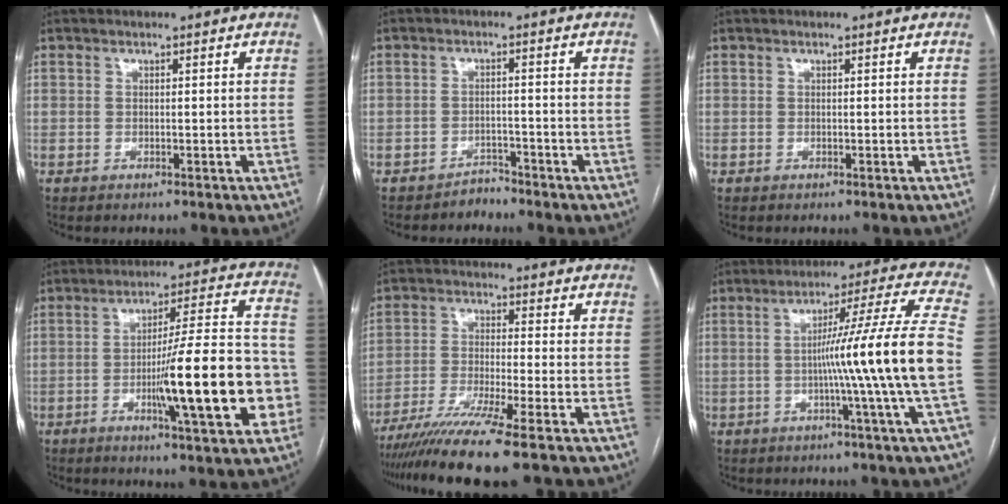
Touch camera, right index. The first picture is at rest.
{"total": 2.1, "force": [-2.0, 0.7, -0.3], "torque": [0.011, 0.000, -0.031]}
{"total": 0.0}
{"total": 18.2, "force": [-4.7, 2.1, 17.5], "torque": [-0.241, 0.017, -0.063]}
{"total": 10.4, "force": [-7.9, -2.0, 6.4], "torque": [-0.107, -0.033, -0.134]}
{"total": 14.3, "force": [-2.4, -3.2, 13.7], "torque": [-0.203, -0.002, -0.041]}